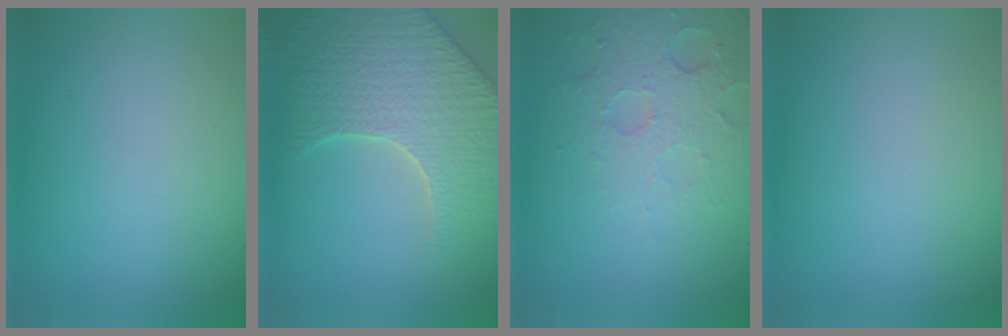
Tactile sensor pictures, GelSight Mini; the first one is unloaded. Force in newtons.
{"total": 7.5, "press": 6.2, "slide": 4.2}
{"total": 4.9, "press": 3.2, "slide": 3.6}
{"total": 0.0}